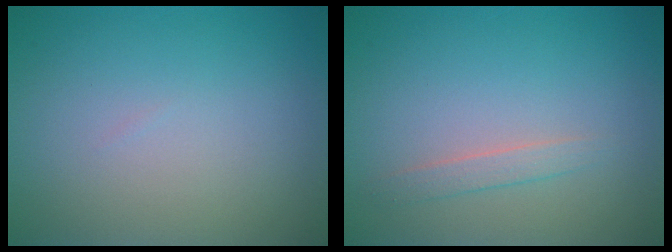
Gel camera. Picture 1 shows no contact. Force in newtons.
{"total": 1.3, "press": 1.3, "slide": 0.1}